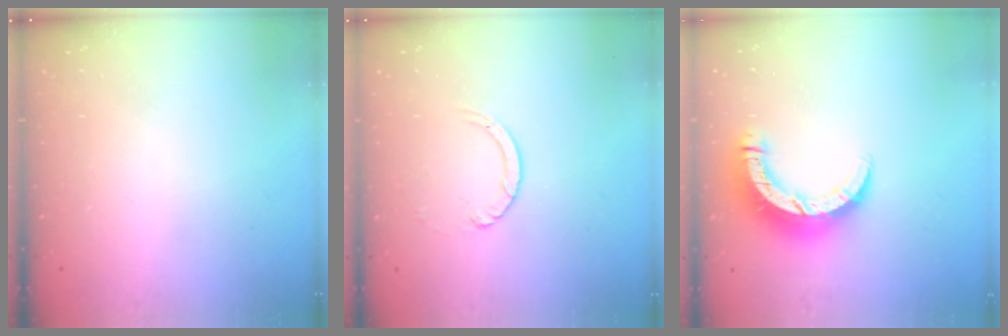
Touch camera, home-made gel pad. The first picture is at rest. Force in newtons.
{"total": 2.4, "press": 2.4, "slide": 0.2}
{"total": 10.6, "press": 10.5, "slide": 1.2}